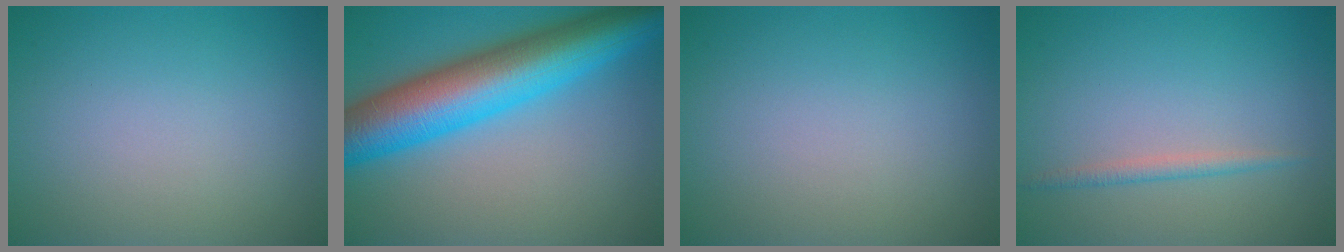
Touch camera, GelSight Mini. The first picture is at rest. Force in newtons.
{"total": 11.5, "press": 11.5, "slide": 0.1}
{"total": 0.0}
{"total": 1.2, "press": 1.2, "slide": 0.1}